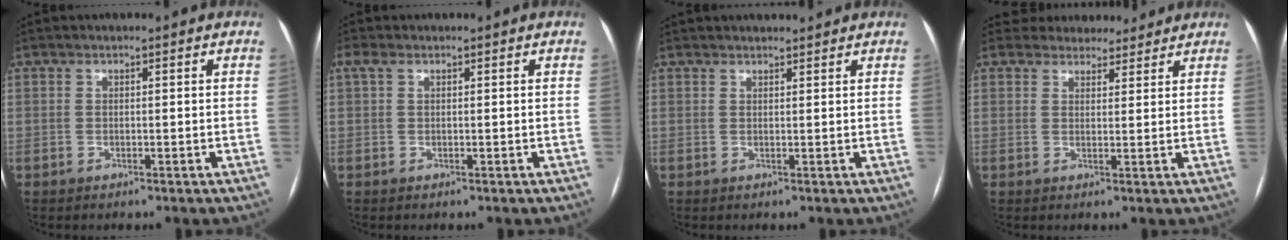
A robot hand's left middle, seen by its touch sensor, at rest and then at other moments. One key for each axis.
{"total": 1.3, "fx": 0.7, "fy": 0.6, "fz": 1.0, "tx": -0.026, "ty": 0.021, "tz": 0.017}
{"total": 4.5, "fx": 4.2, "fy": 0.7, "fz": 1.3, "tx": -0.014, "ty": 0.027, "tz": 0.054}
{"total": 7.3, "fx": 6.7, "fy": 2.8, "fz": 0.2, "tx": 0.018, "ty": 0.014, "tz": 0.077}